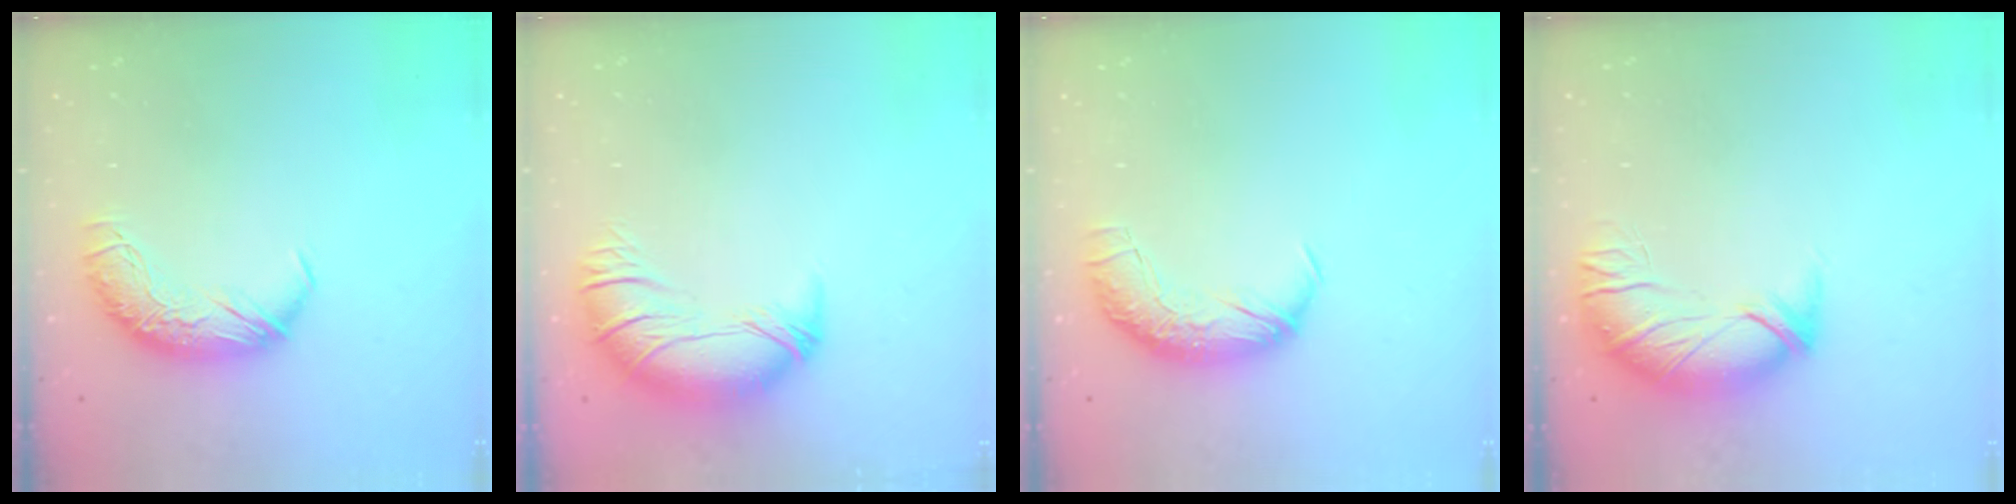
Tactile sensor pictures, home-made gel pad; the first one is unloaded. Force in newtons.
{"total": 2.6, "press": 0.1, "slide": 2.6}
{"total": 2.3, "press": 1.1, "slide": 2.1}
{"total": 2.8, "press": 1.2, "slide": 2.5}